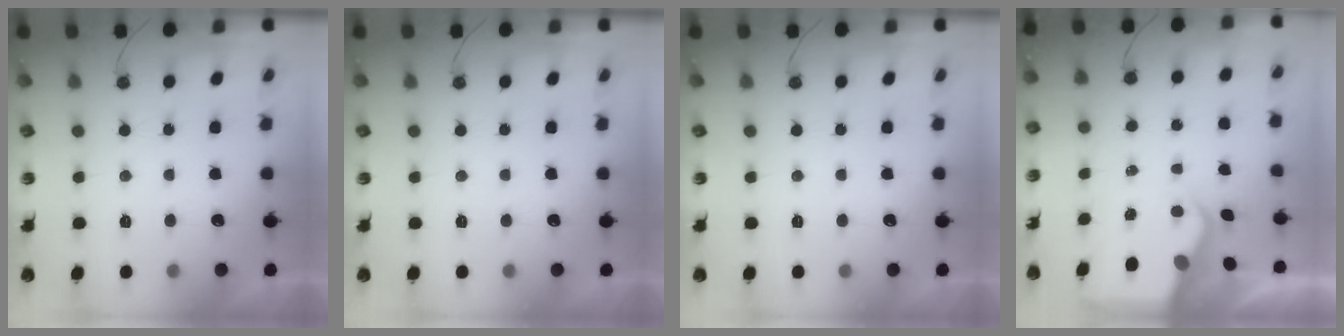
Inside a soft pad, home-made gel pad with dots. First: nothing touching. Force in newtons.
{"total": 0.0}
{"total": 0.0}
{"total": 4.9, "press": 4.8, "slide": 0.2}